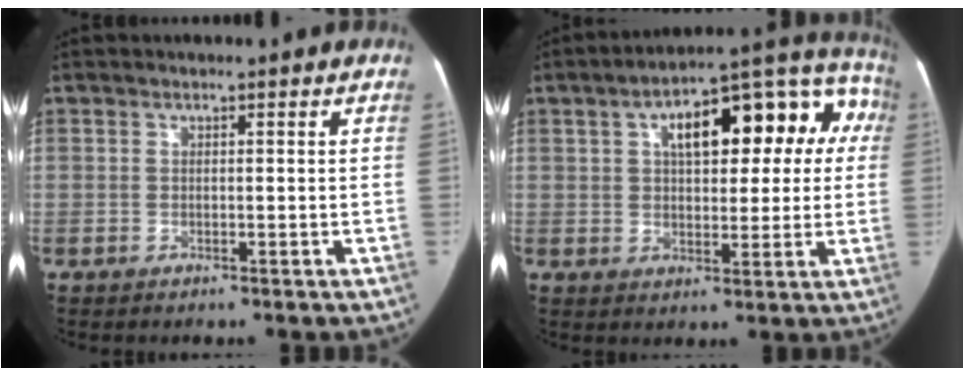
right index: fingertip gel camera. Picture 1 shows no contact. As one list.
[{"total": 16.9, "force": [4.4, 7.5, 14.5], "torque": [-0.179, 0.061, 0.056]}]